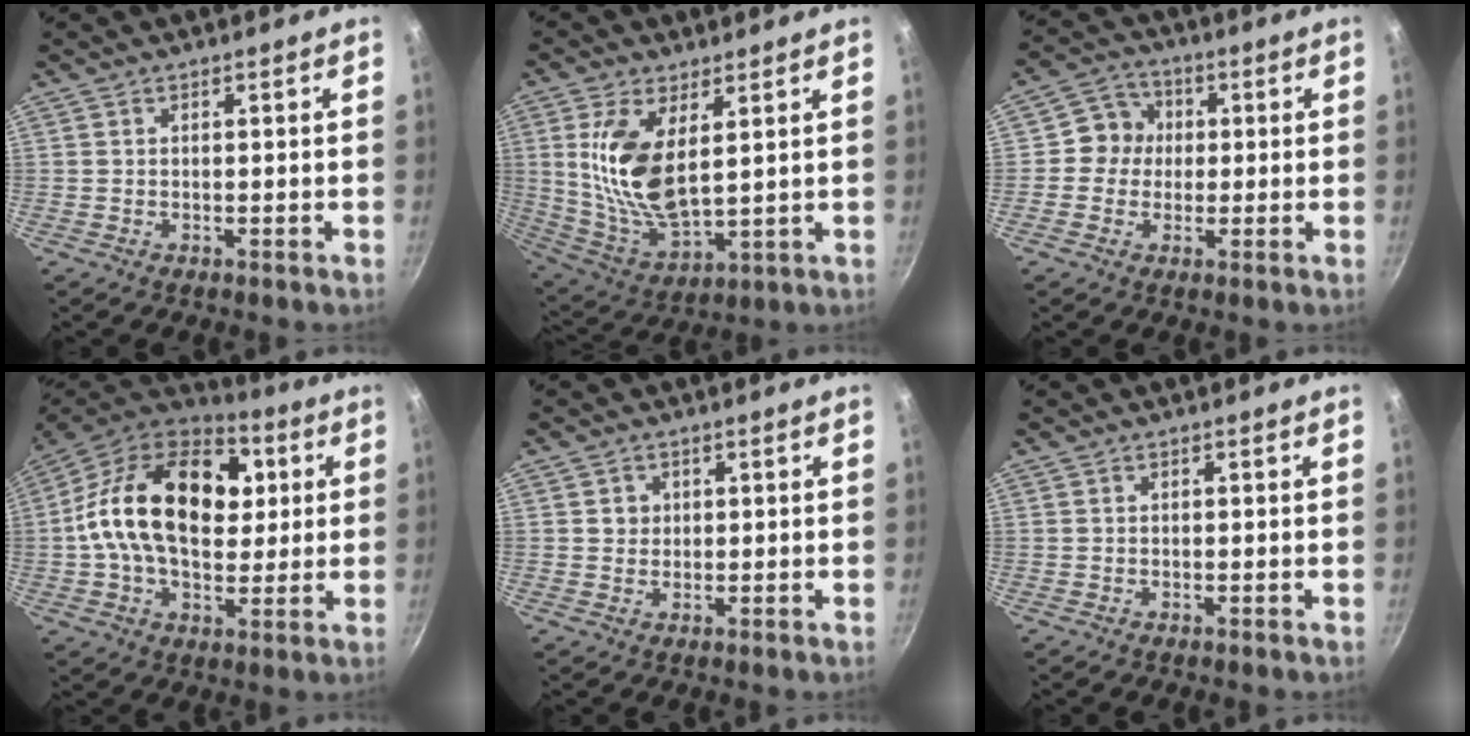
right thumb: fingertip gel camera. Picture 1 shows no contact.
{"total": 14.3, "force": [3.5, 6.7, 12.2], "torque": [-0.238, -0.023, 0.087]}
{"total": 6.9, "force": [0.1, 6.4, 2.6], "torque": [-0.010, 0.014, -0.011]}
{"total": 24.6, "force": [3.2, 15.7, 18.7], "torque": [-0.315, 0.020, 0.048]}
{"total": 2.2, "force": [0.5, 2.0, 0.6], "torque": [0.004, 0.001, 0.006]}
{"total": 0.0}